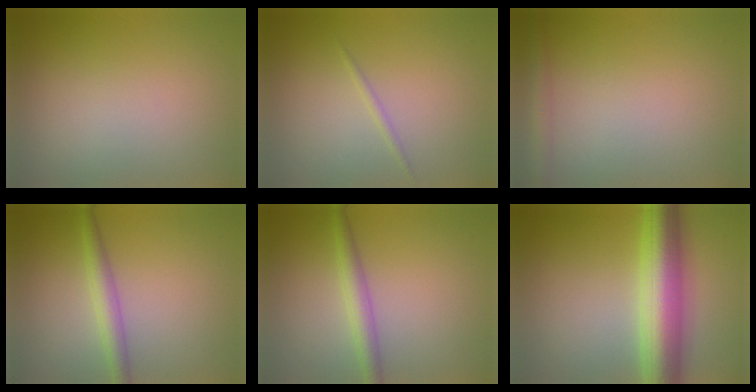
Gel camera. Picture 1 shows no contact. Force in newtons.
{"total": 0.6, "press": 0.6, "slide": 0.1}
{"total": 2.1, "press": 2.1, "slide": 0.1}
{"total": 2.4, "press": 2.4, "slide": 0.0}
{"total": 2.4, "press": 2.4, "slide": 0.0}
{"total": 9.0, "press": 9.0, "slide": 0.2}